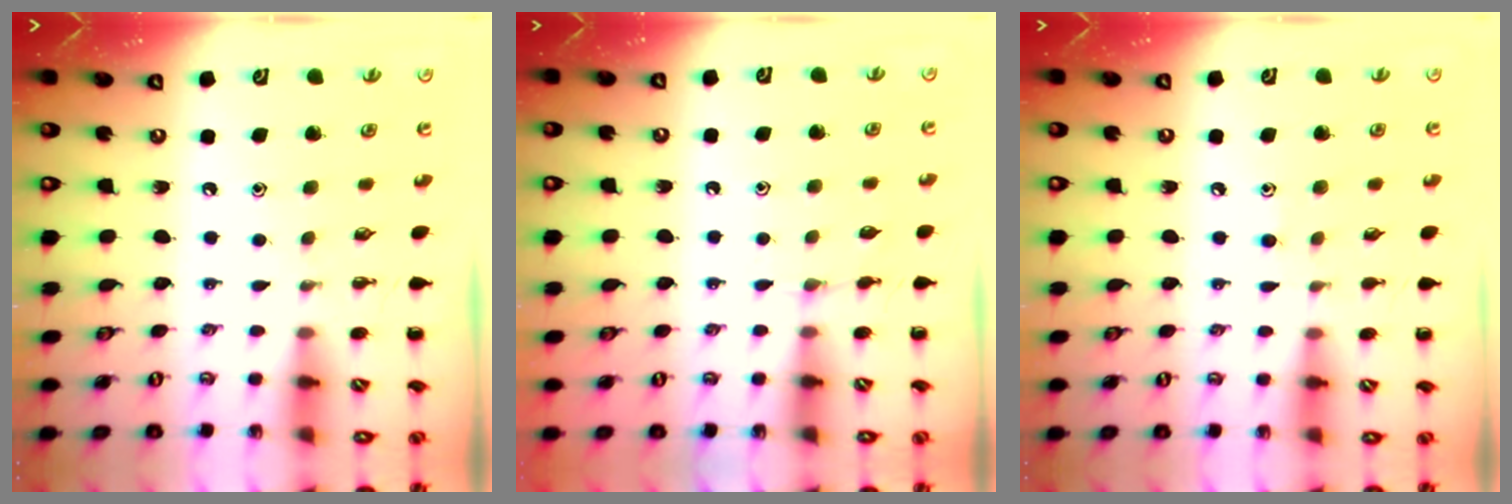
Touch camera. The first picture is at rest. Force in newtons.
{"total": 3.8, "press": 3.6, "slide": 1.2}
{"total": 6.0, "press": 5.7, "slide": 2.0}